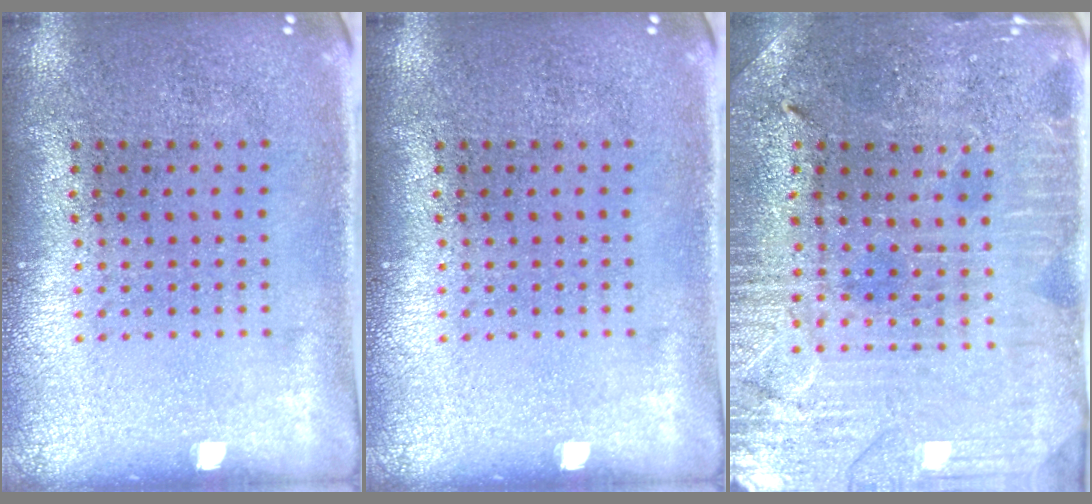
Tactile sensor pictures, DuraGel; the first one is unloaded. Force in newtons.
{"total": 0.0}
{"total": 1.5, "press": 1.4, "slide": 0.2}